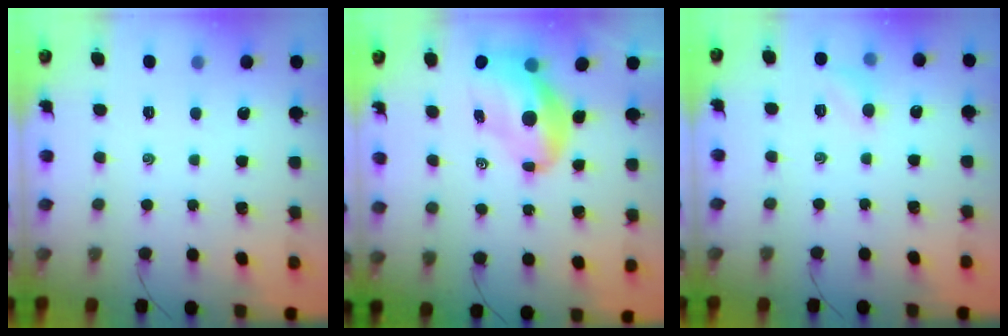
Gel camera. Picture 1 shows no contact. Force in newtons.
{"total": 10.9, "press": 10.4, "slide": 3.1}
{"total": 6.1, "press": 5.8, "slide": 2.0}